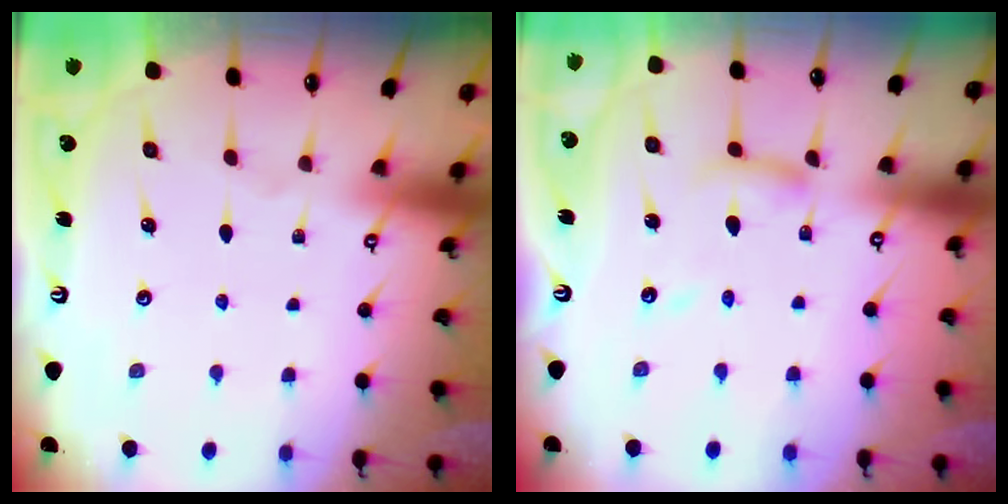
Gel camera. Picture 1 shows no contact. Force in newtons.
{"total": 8.9, "press": 8.8, "slide": 0.7}